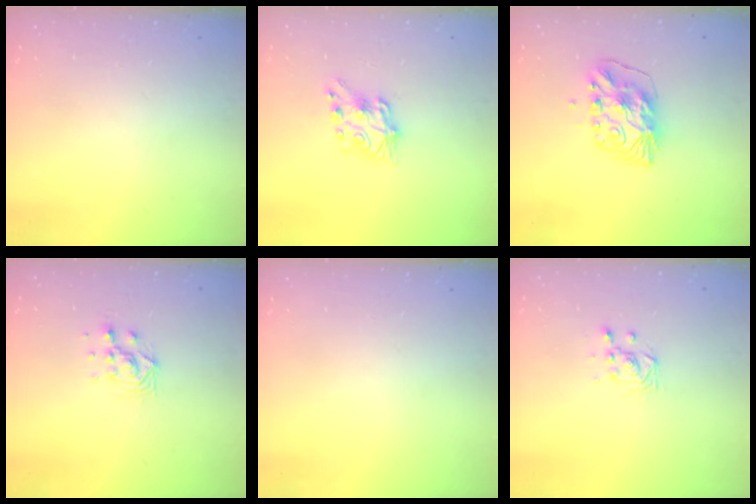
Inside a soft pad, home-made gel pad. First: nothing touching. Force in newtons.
{"total": 7.2, "press": 7.2, "slide": 0.4}
{"total": 10.3, "press": 10.3, "slide": 0.8}
{"total": 7.0, "press": 7.0, "slide": 0.5}
{"total": 0.0}
{"total": 3.9, "press": 3.9, "slide": 0.2}